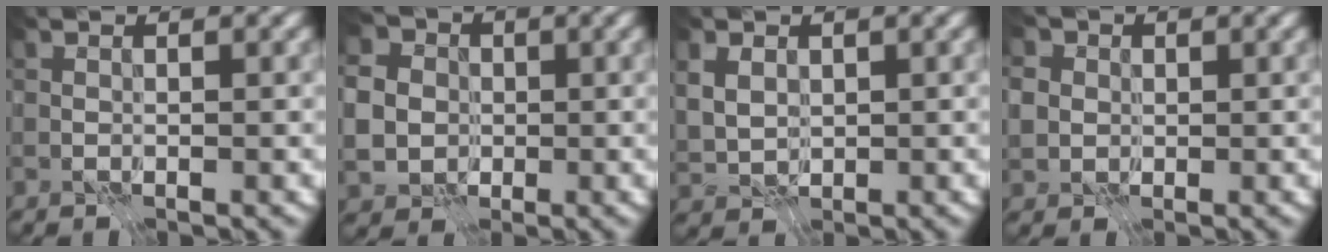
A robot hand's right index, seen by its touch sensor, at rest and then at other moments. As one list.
[{"total": 5.9, "force": [-0.2, 5.4, 2.5], "torque": [-0.058, 0.007, -0.018]}, {"total": 2.7, "force": [0.8, 2.0, 1.6], "torque": [-0.039, 0.001, 0.015]}, {"total": 4.4, "force": [1.1, 3.9, 1.8], "torque": [-0.043, 0.017, 0.008]}]